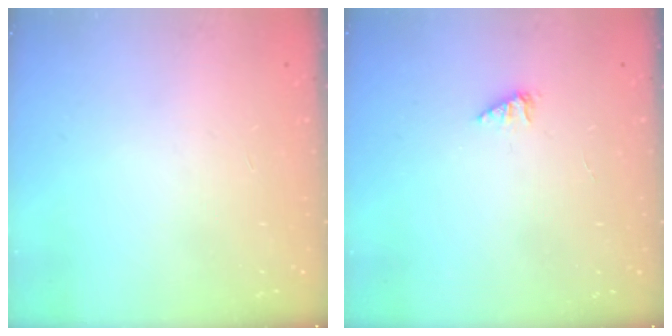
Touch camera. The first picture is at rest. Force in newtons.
{"total": 1.4, "press": 1.4, "slide": 0.3}